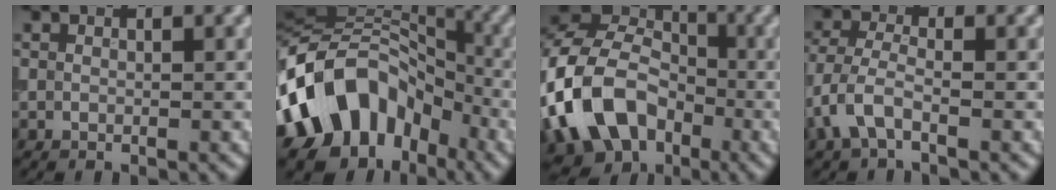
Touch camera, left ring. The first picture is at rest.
{"total": 14.0, "force": [-5.0, 10.3, 8.2], "torque": [-0.144, 0.011, -0.106]}
{"total": 13.5, "force": [-4.3, 10.3, 7.5], "torque": [-0.164, -0.011, -0.089]}
{"total": 3.4, "force": [-1.6, 1.6, 2.6], "torque": [-0.063, 0.005, -0.042]}